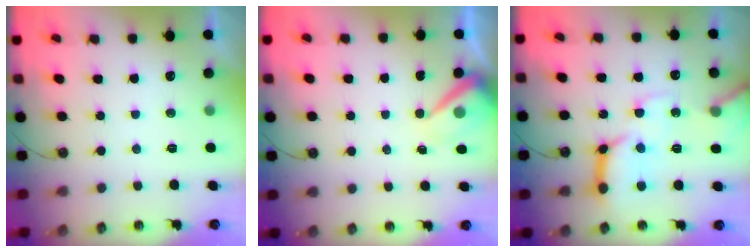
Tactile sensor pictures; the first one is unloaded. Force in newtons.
{"total": 7.7, "press": 7.6, "slide": 1.1}
{"total": 16.3, "press": 16.2, "slide": 1.8}